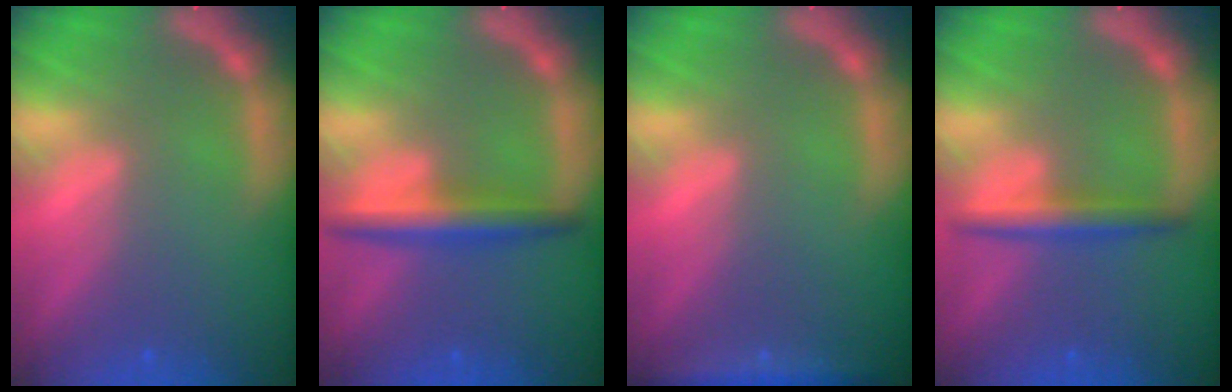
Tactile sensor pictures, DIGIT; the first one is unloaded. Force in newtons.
{"total": 4.0}
{"total": 2.9}
{"total": 3.0}